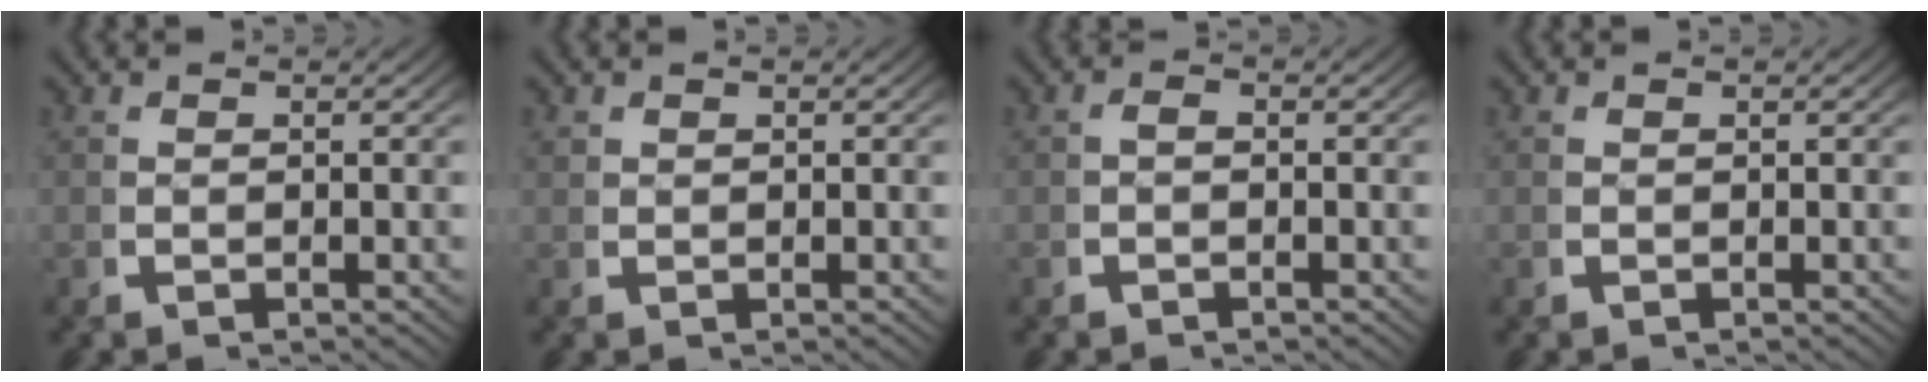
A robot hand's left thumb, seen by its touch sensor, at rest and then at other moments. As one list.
[{"total": 0.8, "force": [0.7, 0.4, 0.1], "torque": [-0.005, -0.004, 0.018]}, {"total": 0.7, "force": [-0.4, 0.3, 0.5], "torque": [-0.010, 0.000, -0.008]}, {"total": 0.0}]